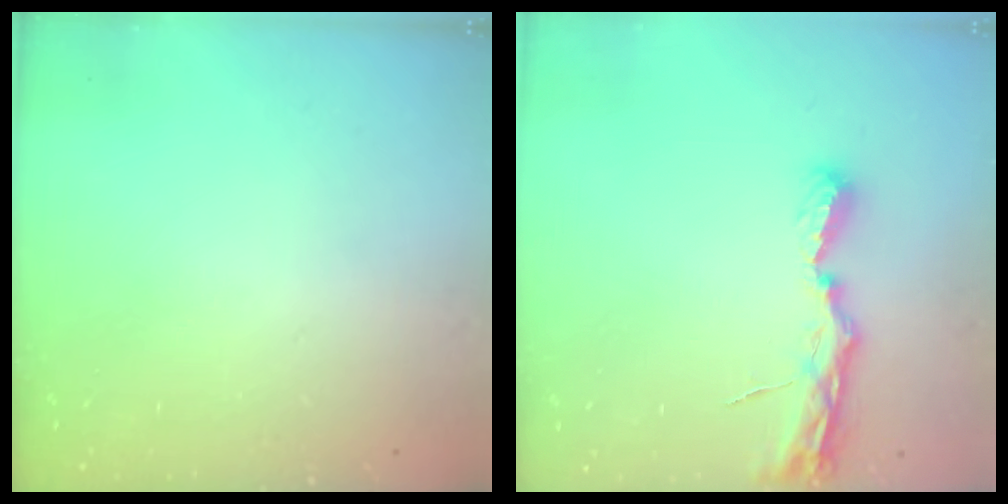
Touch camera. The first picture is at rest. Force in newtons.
{"total": 7.7, "press": 7.7, "slide": 0.8}